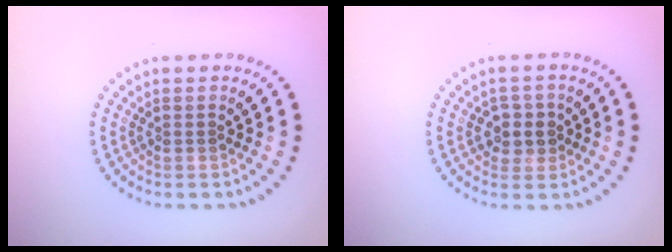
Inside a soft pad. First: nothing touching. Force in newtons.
{"total": 2.4, "press": 2.1, "slide": 1.0}